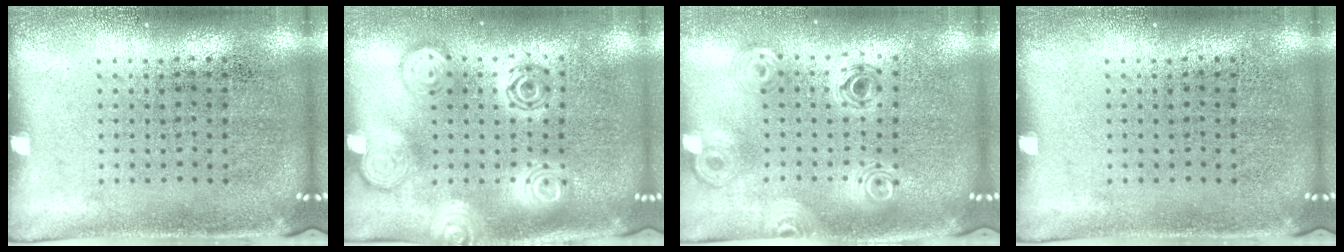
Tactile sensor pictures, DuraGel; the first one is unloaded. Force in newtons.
{"total": 2.6, "press": 2.6, "slide": 0.3}
{"total": 0.8, "press": 0.8, "slide": 0.1}
{"total": 0.0}